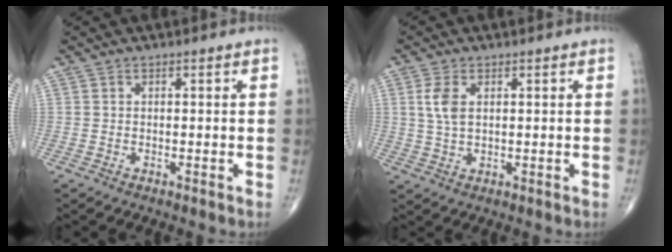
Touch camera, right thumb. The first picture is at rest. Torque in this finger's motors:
{"motor_torque": [-0.11, 0.23, 0.11, -0.10, 0.05]}